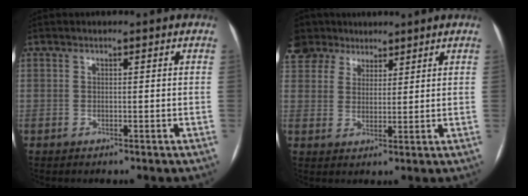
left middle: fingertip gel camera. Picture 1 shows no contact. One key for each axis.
{"total": 8.7, "fx": 6.6, "fy": 5.5, "fz": 1.9, "tx": -0.044, "ty": 0.029, "tz": 0.126}